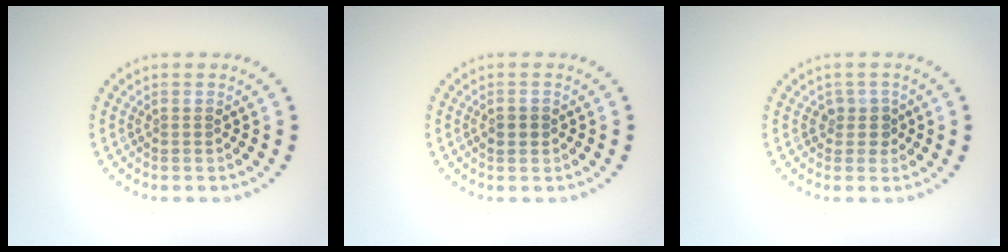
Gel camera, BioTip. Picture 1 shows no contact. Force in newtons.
{"total": 1.7, "press": 1.6, "slide": 0.2}
{"total": 1.5, "press": 1.2, "slide": 1.0}